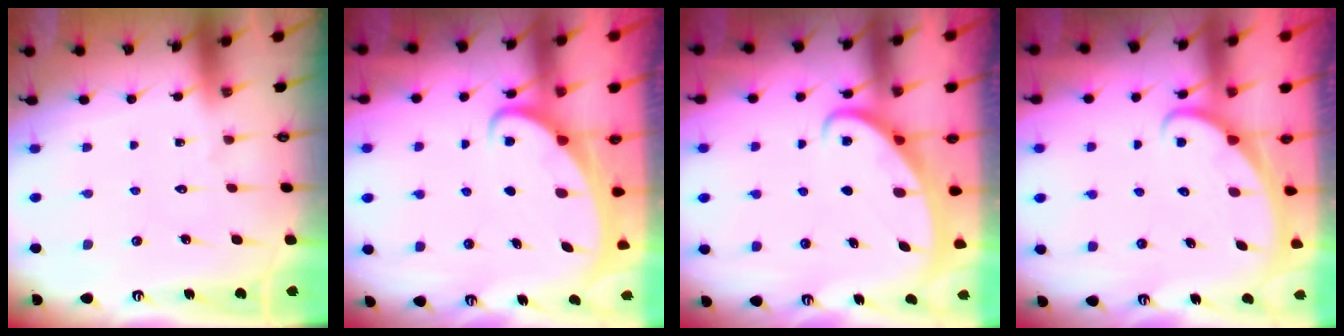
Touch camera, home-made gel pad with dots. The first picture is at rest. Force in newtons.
{"total": 2.7, "press": 2.7, "slide": 0.3}
{"total": 2.6, "press": 2.6, "slide": 0.4}
{"total": 2.1, "press": 2.1, "slide": 0.1}